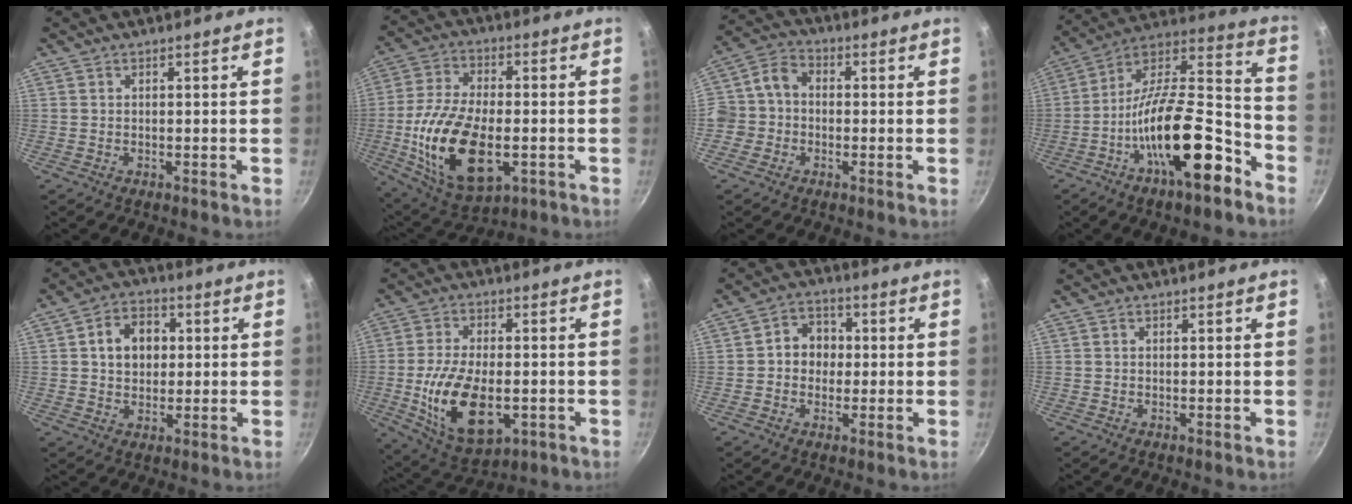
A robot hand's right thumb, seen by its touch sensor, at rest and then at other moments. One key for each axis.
{"total": 19.6, "fx": -4.1, "fy": 10.1, "fz": 16.3, "tx": -0.305, "ty": 0.009, "tz": -0.066}
{"total": 7.0, "fx": -1.3, "fy": 6.0, "fz": 3.3, "tx": -0.029, "ty": 0.021, "tz": -0.043}
{"total": 23.2, "fx": -10.4, "fy": 8.5, "fz": 18.8, "tx": -0.281, "ty": 0.069, "tz": -0.188}
{"total": 8.4, "fx": 1.4, "fy": 6.6, "fz": 5.0, "tx": -0.054, "ty": 0.009, "tz": 0.017}
{"total": 16.1, "fx": -3.3, "fy": 8.5, "fz": 13.3, "tx": -0.237, "ty": 0.001, "tz": -0.047}
{"total": 6.6, "fx": 0.1, "fy": 5.7, "fz": 3.2, "tx": -0.013, "ty": 0.013, "tz": -0.010}
{"total": 0.0}